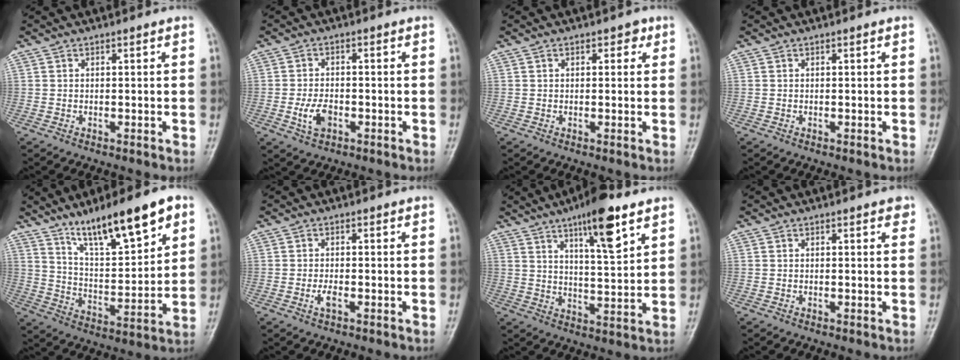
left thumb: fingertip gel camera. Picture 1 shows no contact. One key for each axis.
{"total": 4.8, "fx": -1.6, "fy": 2.9, "fz": 3.4, "tx": -0.063, "ty": 0.007, "tz": -0.027}
{"total": 2.1, "fx": 1.0, "fy": 1.4, "fz": 1.3, "tx": -0.002, "ty": 0.001, "tz": 0.008}
{"total": 0.0}
{"total": 16.7, "fx": 10.4, "fy": 4.5, "fz": 12.2, "tx": -0.175, "ty": -0.046, "tz": 0.185}
{"total": 2.0, "fx": -0.8, "fy": 0.8, "fz": 1.7, "tx": -0.033, "ty": 0.002, "tz": -0.016}
{"total": 8.7, "fx": 5.1, "fy": 2.2, "fz": 6.7, "tx": -0.094, "ty": -0.025, "tz": 0.077}
{"total": 1.2, "fx": 0.8, "fy": 0.6, "fz": 0.8, "tx": -0.003, "ty": -0.001, "tz": 0.004}